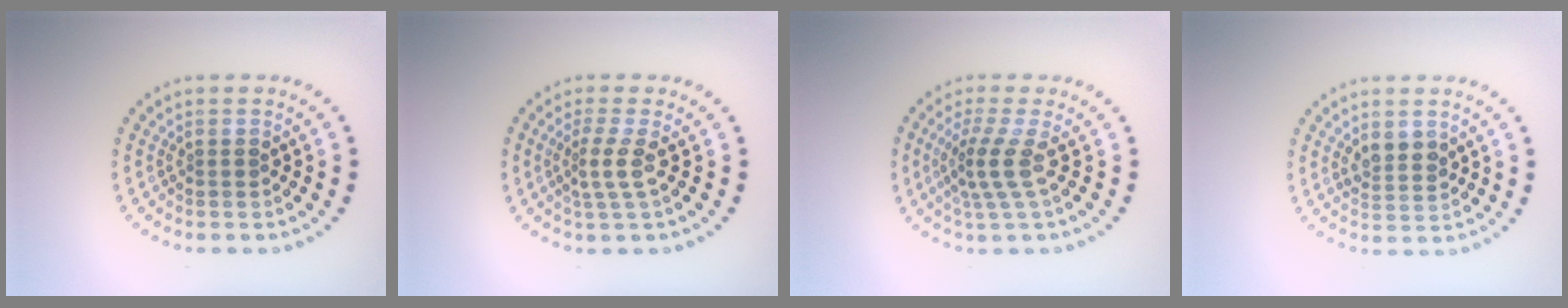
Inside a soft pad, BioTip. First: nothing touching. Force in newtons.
{"total": 2.3, "press": 1.6, "slide": 1.6}
{"total": 3.0, "press": 2.2, "slide": 2.0}
{"total": 2.1, "press": 1.9, "slide": 1.0}